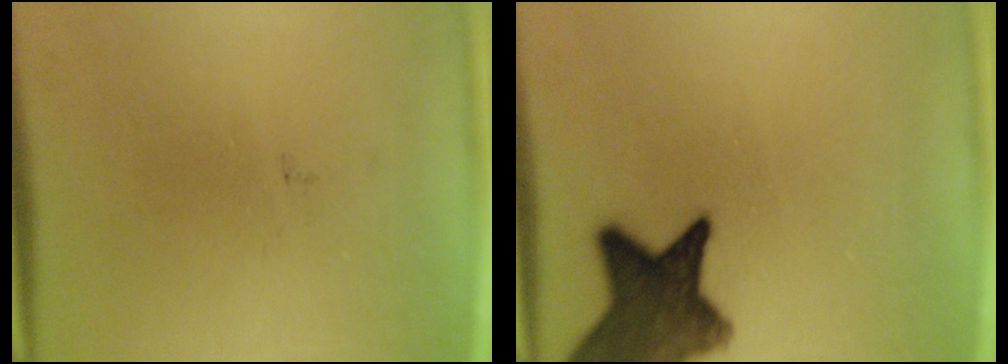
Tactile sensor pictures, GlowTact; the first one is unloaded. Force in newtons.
{"total": 11.6}